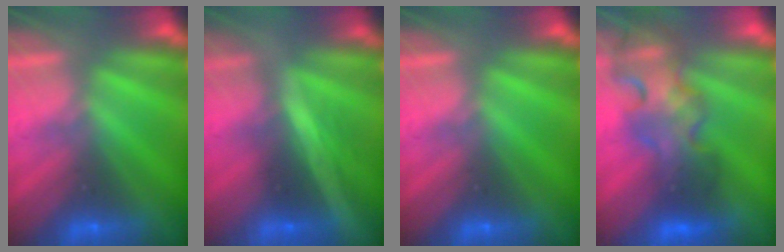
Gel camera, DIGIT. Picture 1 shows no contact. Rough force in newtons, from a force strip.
{"total": 1.7}
{"total": 0.0}
{"total": 4.6}